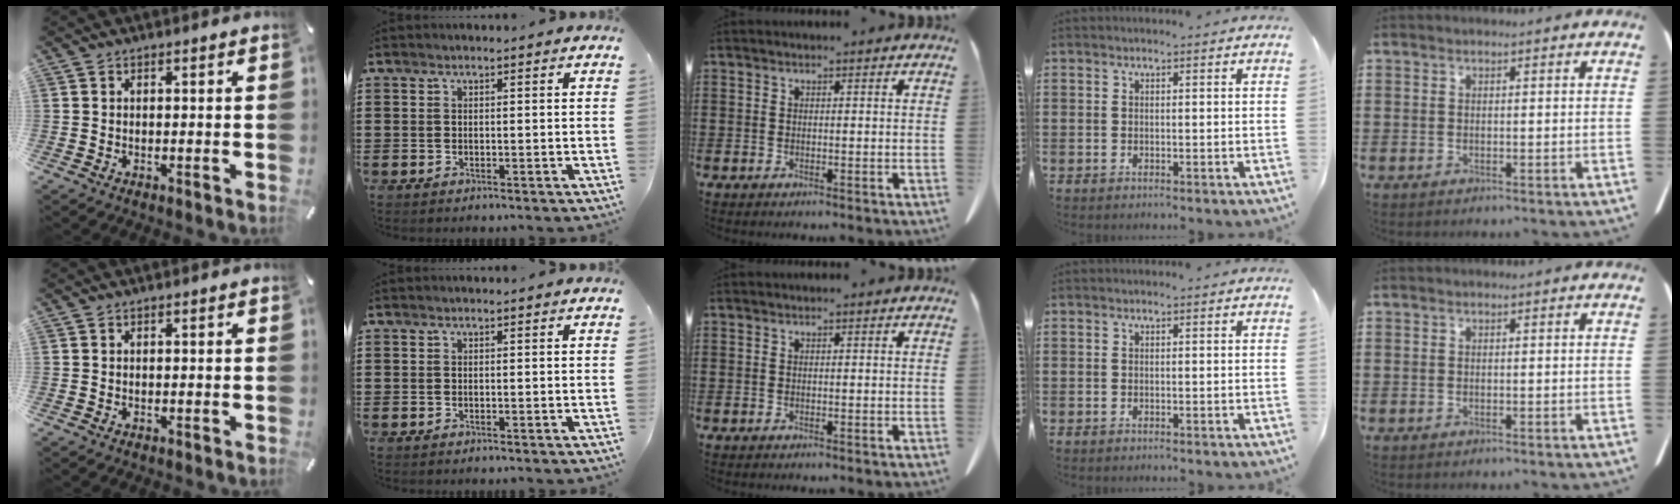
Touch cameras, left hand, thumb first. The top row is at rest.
{}